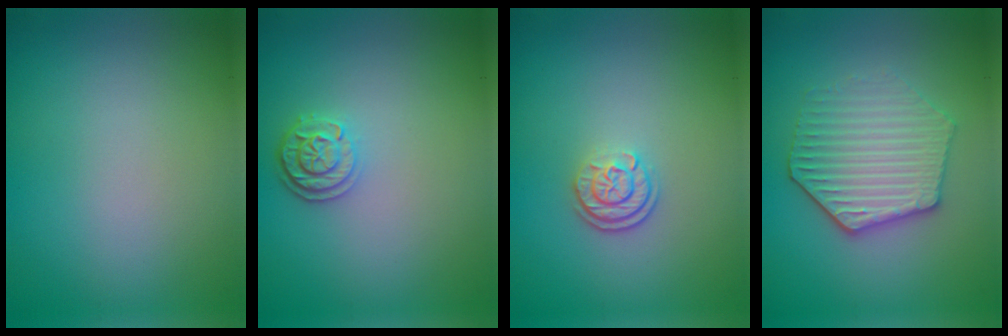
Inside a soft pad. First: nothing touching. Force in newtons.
{"total": 2.4, "press": 2.1, "slide": 1.2}
{"total": 2.4, "press": 1.9, "slide": 1.5}
{"total": 4.4, "press": 4.1, "slide": 1.7}